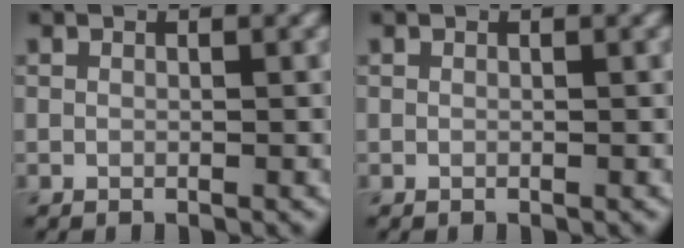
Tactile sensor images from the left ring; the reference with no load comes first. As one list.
[{"total": 0.0}]